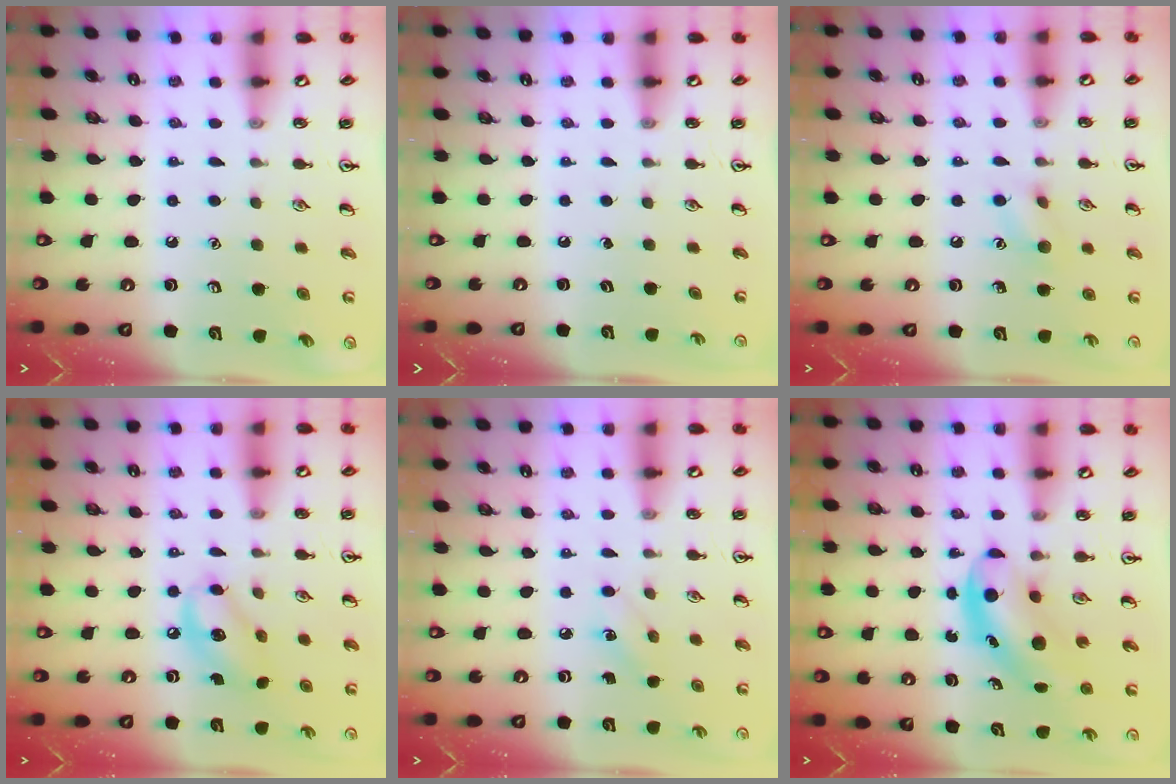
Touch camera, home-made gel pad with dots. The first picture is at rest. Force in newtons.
{"total": 0.0}
{"total": 6.9, "press": 6.7, "slide": 1.5}
{"total": 8.1, "press": 8.0, "slide": 1.6}
{"total": 4.2, "press": 3.9, "slide": 1.5}
{"total": 5.5, "press": 5.5, "slide": 0.7}